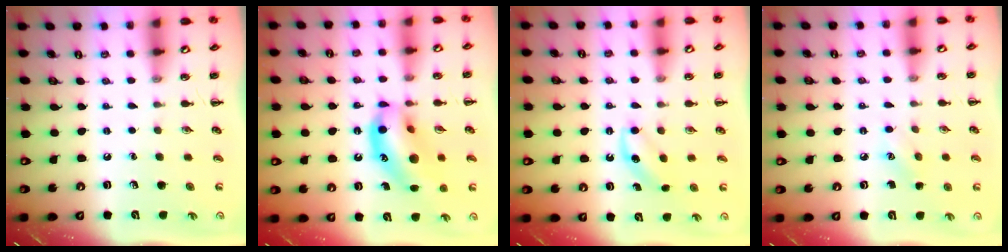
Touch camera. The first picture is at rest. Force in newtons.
{"total": 16.4, "press": 15.9, "slide": 4.0}
{"total": 5.1, "press": 4.8, "slide": 1.4}
{"total": 4.6, "press": 4.4, "slide": 1.3}